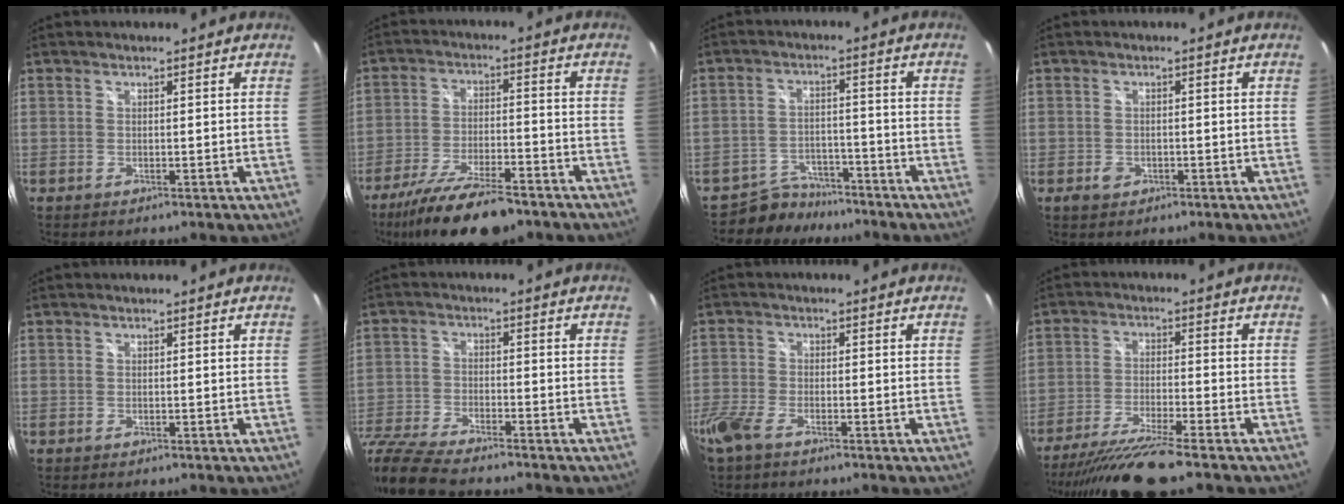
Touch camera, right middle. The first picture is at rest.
{"total": 15.1, "force": [-11.7, 3.6, 8.7], "torque": [-0.179, -0.027, -0.200]}
{"total": 6.2, "force": [-5.5, 2.8, 0.0], "torque": [-0.016, 0.012, -0.089]}
{"total": 2.2, "force": [-1.0, 1.7, 0.9], "torque": [-0.017, -0.001, -0.016]}
{"total": 0.0}
{"total": 12.6, "force": [-10.9, 2.6, 5.9], "torque": [-0.151, -0.027, -0.213]}
{"total": 6.0, "force": [-4.2, 2.3, 3.6], "torque": [-0.100, -0.012, -0.088]}
{"total": 11.3, "force": [-9.6, -0.8, 6.0], "torque": [-0.134, -0.027, -0.171]}